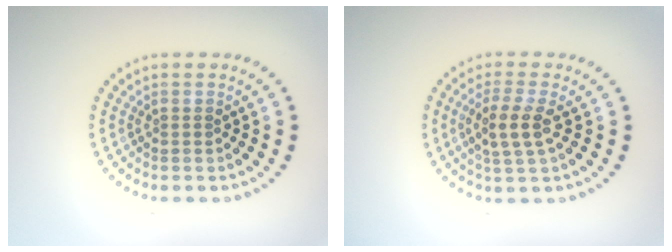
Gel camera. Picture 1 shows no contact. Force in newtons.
{"total": 3.0, "press": 2.6, "slide": 1.3}